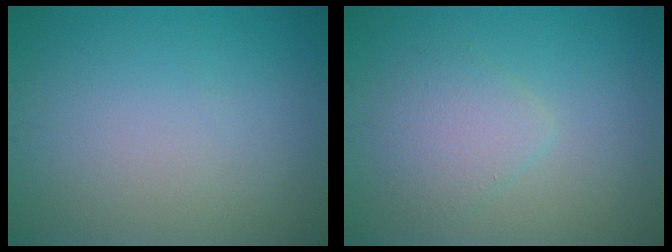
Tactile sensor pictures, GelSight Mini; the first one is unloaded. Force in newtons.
{"total": 2.5, "press": 2.5, "slide": 0.2}